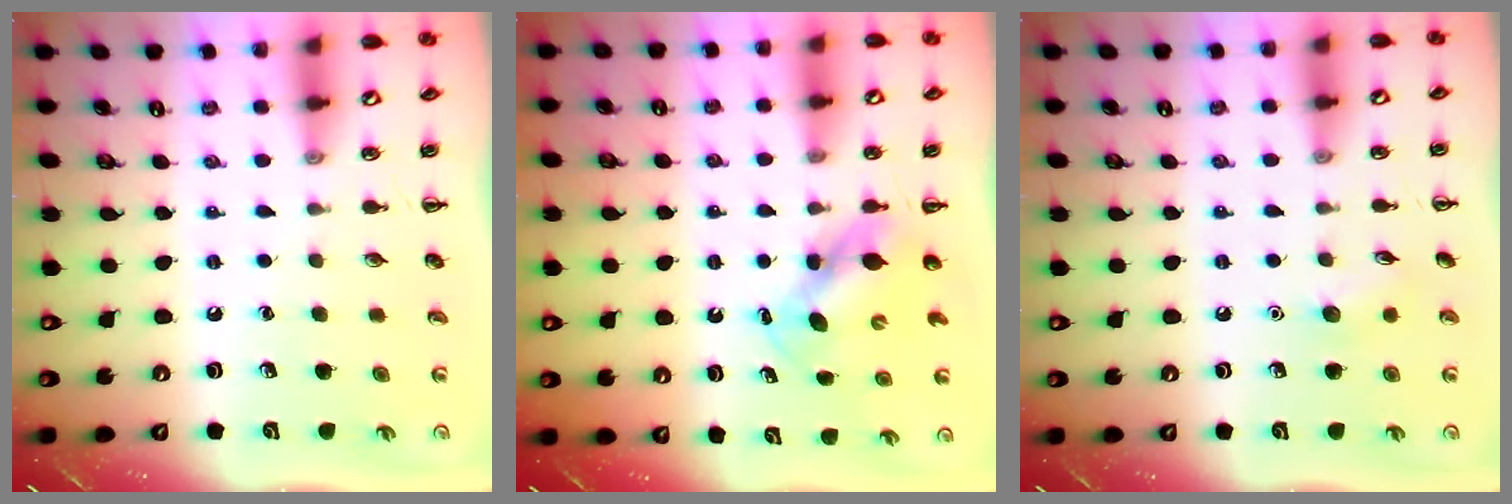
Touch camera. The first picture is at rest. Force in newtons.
{"total": 6.0, "press": 5.9, "slide": 1.0}
{"total": 5.6, "press": 5.4, "slide": 1.3}